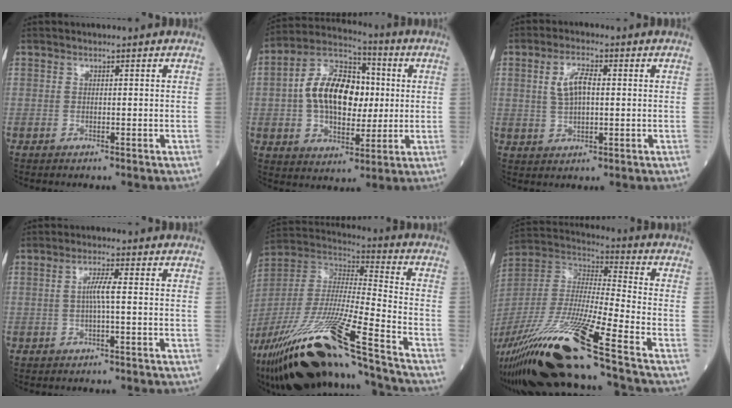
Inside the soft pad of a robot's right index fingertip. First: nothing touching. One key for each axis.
{"total": 14.8, "fx": 1.2, "fy": 8.4, "fz": 12.1, "tx": -0.233, "ty": 0.030, "tz": 0.019}
{"total": 5.2, "fx": 0.9, "fy": 2.0, "fz": 4.7, "tx": -0.097, "ty": 0.009, "tz": 0.019}
{"total": 3.0, "fx": -0.1, "fy": 0.0, "fz": 3.0, "tx": -0.058, "ty": 0.003, "tz": -0.002}
{"total": 29.3, "fx": -21.1, "fy": 2.4, "fz": 20.1, "tx": -0.410, "ty": -0.066, "tz": -0.381}
{"total": 24.1, "fx": -17.0, "fy": -0.5, "fz": 17.1, "tx": -0.374, "ty": -0.055, "tz": -0.323}